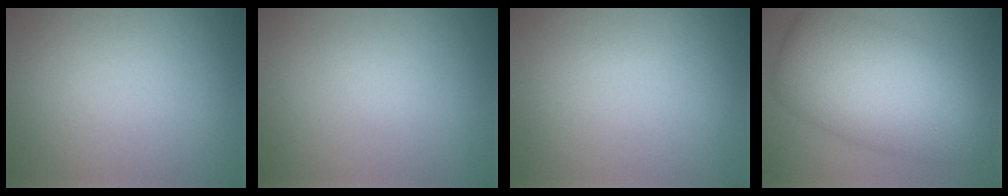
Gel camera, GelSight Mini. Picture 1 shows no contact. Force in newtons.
{"total": 0.5, "press": 0.5, "slide": 0.0}
{"total": 0.0}
{"total": 11.1, "press": 11.1, "slide": 0.6}